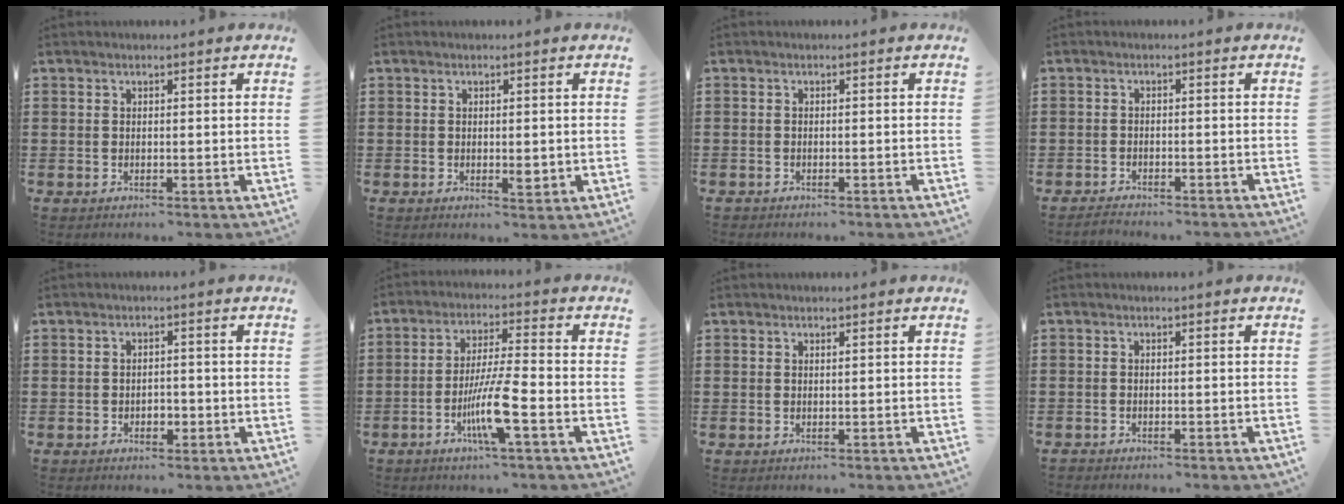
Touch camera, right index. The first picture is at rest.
{"total": 1.9, "force": [-0.2, 0.8, 1.7], "torque": [-0.030, -0.001, -0.003]}
{"total": 0.9, "force": [-0.9, 0.1, 0.0], "torque": [-0.002, 0.000, -0.020]}
{"total": 1.8, "force": [-1.7, 0.2, -0.1], "torque": [-0.005, 0.003, -0.038]}
{"total": 1.8, "force": [-0.9, 1.2, 1.0], "torque": [-0.021, 0.002, -0.020]}
{"total": 8.5, "force": [-3.5, 0.7, 7.7], "torque": [-0.150, -0.013, -0.066]}
{"total": 0.0}
{"total": 1.1, "force": [-1.1, -0.1, 0.1], "torque": [-0.004, 0.001, -0.022]}